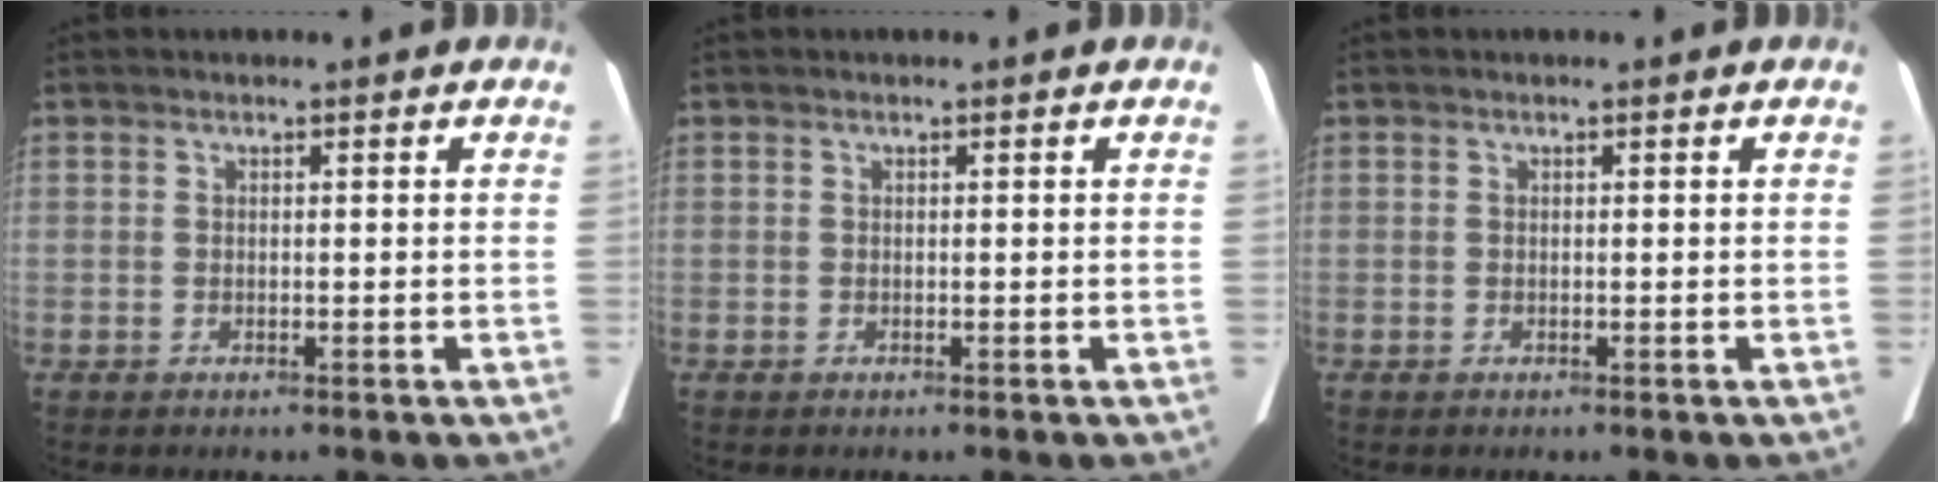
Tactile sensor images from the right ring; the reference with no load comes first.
{"total": 0.0}
{"total": 0.0}